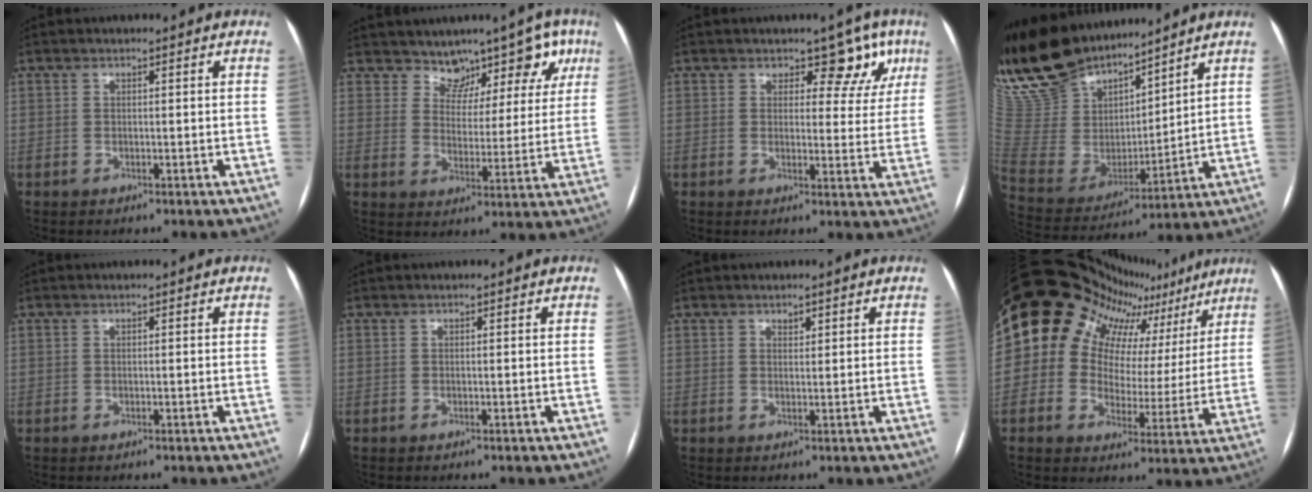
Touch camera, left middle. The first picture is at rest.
{"total": 8.5, "force": [6.6, 4.9, 2.0], "torque": [-0.008, 0.003, 0.079]}
{"total": 6.5, "force": [4.3, 4.2, 2.6], "torque": [-0.004, -0.002, 0.036]}
{"total": 20.5, "force": [18.4, 5.8, 7.1], "torque": [-0.158, 0.011, 0.356]}
{"total": 0.0}
{"total": 0.0}
{"total": 0.9, "force": [0.7, 0.4, 0.5], "torque": [-0.008, 0.000, 0.011]}
{"total": 22.2, "force": [14.6, 14.4, 8.5], "torque": [-0.143, 0.080, 0.172]}